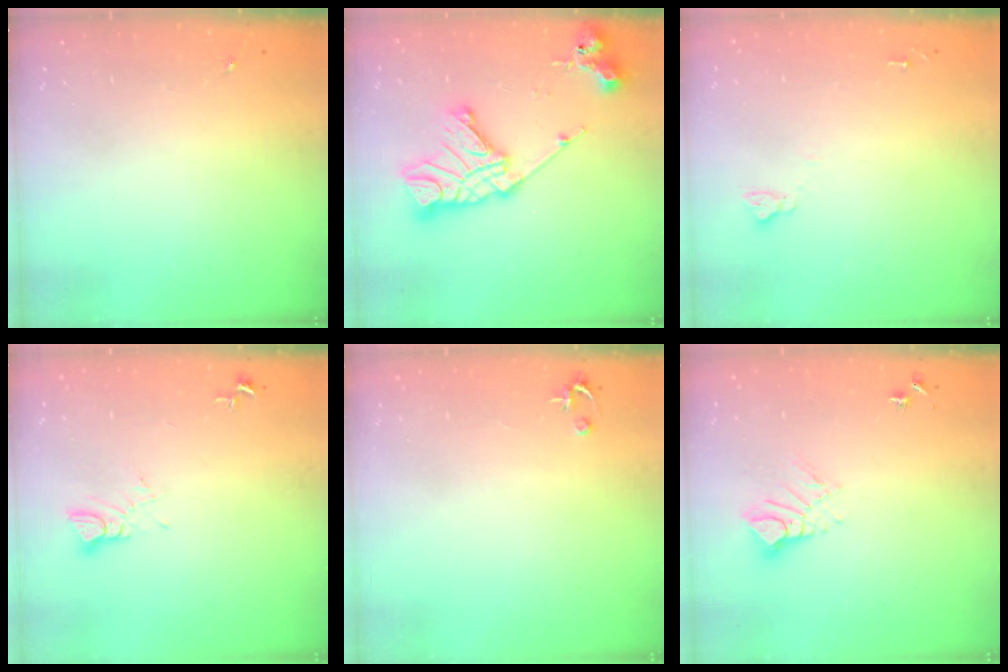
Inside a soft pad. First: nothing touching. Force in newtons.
{"total": 19.3, "press": 19.2, "slide": 1.8}
{"total": 3.8, "press": 3.8, "slide": 0.3}
{"total": 3.8, "press": 3.8, "slide": 0.3}
{"total": 2.5, "press": 2.5, "slide": 0.2}
{"total": 9.1, "press": 9.0, "slide": 1.0}